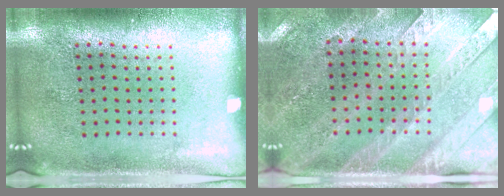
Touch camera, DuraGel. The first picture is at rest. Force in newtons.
{"total": 3.0, "press": 2.7, "slide": 1.4}